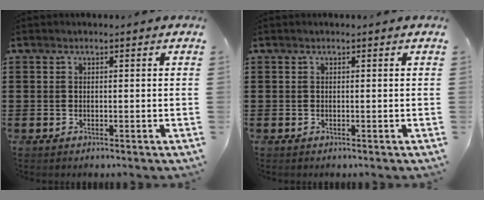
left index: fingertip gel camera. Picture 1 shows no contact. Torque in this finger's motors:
{"motor_torque": [0.00, 0.00, 0.00, 0.00]}